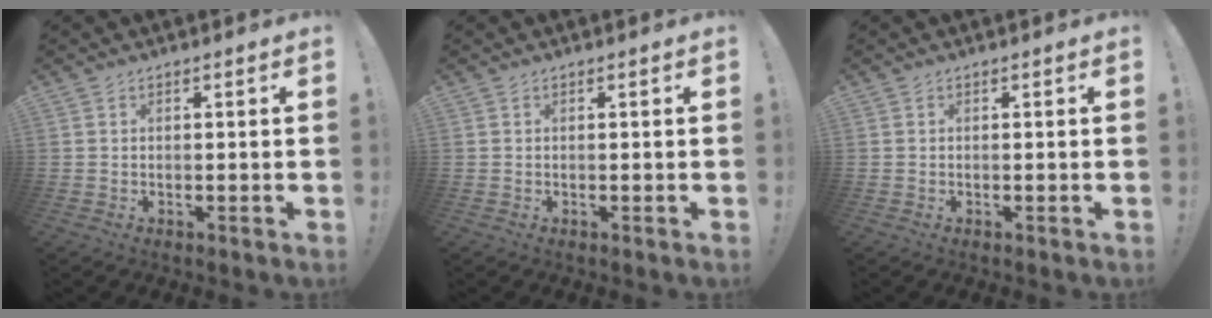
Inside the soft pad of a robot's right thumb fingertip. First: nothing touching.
{"total": 0.0}
{"total": 0.0}